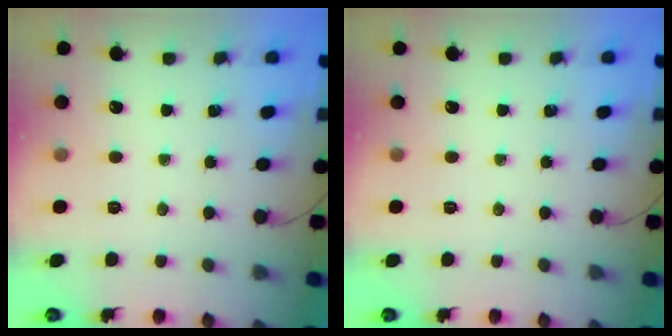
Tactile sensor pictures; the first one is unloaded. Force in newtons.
{"total": 0.0}